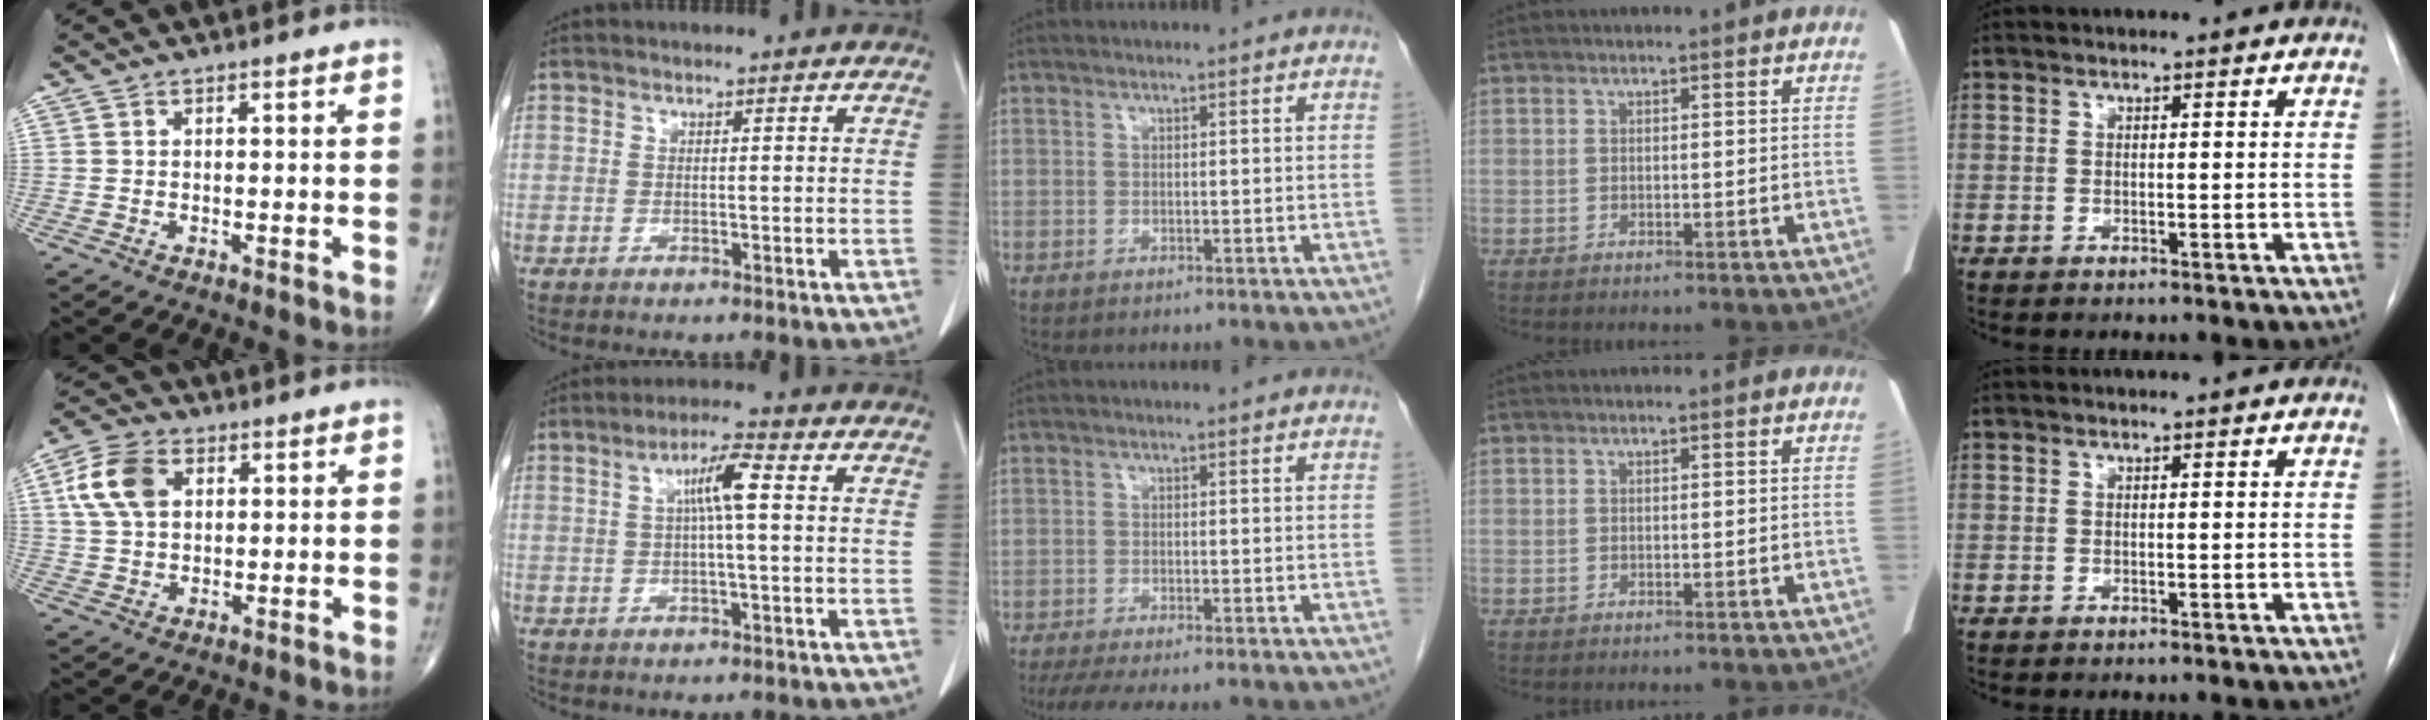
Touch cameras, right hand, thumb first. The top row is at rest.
{"thumb": {"total": 9.5, "force": [2.8, 6.3, 6.6], "torque": [-0.124, 0.006, 0.050]}, "index": {"total": 5.5, "force": [1.0, 0.3, 5.3], "torque": [-0.097, 0.012, 0.017]}, "middle": {"total": 7.8, "force": [-6.5, 0.9, 4.3], "torque": [-0.062, -0.013, -0.099]}}